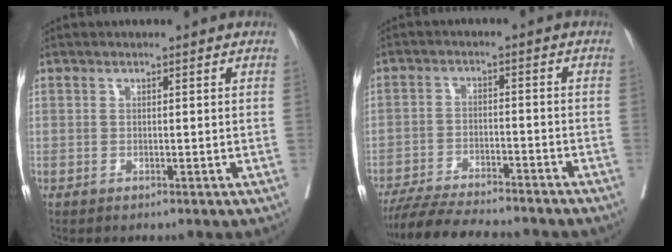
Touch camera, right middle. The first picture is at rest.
{"total": 14.9, "force": [-13.3, 1.9, 6.4], "torque": [-0.105, -0.016, -0.199]}